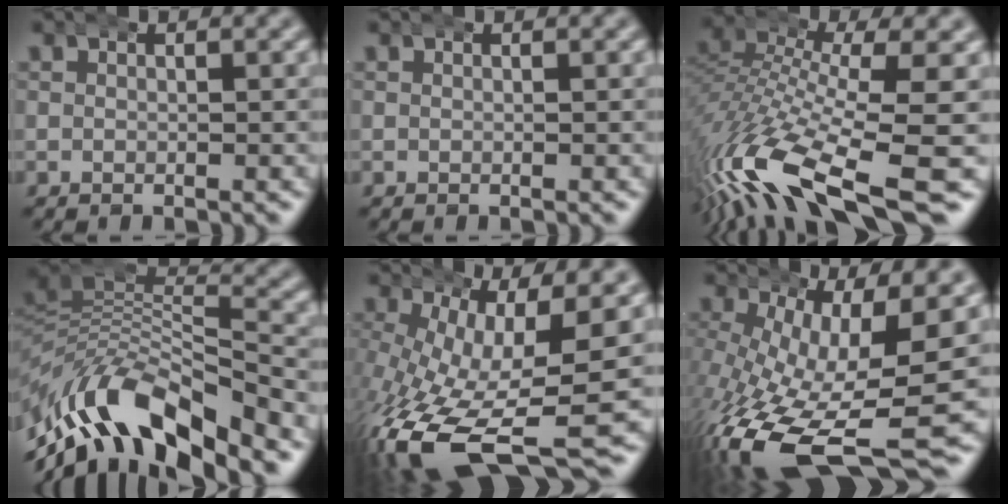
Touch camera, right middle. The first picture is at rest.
{"total": 0.0}
{"total": 9.5, "force": [-5.4, 3.3, 7.1], "torque": [-0.153, -0.035, -0.074]}
{"total": 12.7, "force": [-3.6, 8.6, 8.6], "torque": [-0.178, -0.026, -0.055]}
{"total": 12.8, "force": [-6.2, 5.7, 9.6], "torque": [-0.198, -0.070, -0.067]}
{"total": 13.9, "force": [-6.7, 5.9, 10.6], "torque": [-0.206, -0.070, -0.072]}